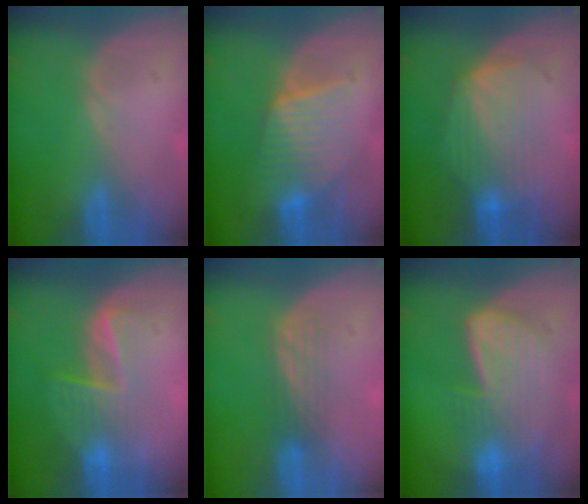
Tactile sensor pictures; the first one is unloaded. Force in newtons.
{"total": 6.5, "press": 6.4, "slide": 0.4}
{"total": 7.3, "press": 7.2, "slide": 1.4}
{"total": 6.7, "press": 5.5, "slide": 3.8}
{"total": 2.9, "press": 2.6, "slide": 1.4}
{"total": 7.4, "press": 7.3, "slide": 1.6}